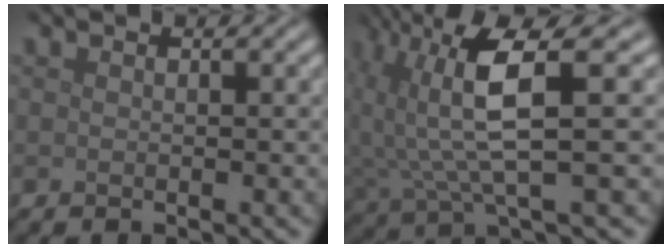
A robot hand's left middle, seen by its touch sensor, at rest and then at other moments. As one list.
[{"total": 7.4, "force": [2.4, 1.9, 6.7], "torque": [-0.141, 0.000, 0.045]}]